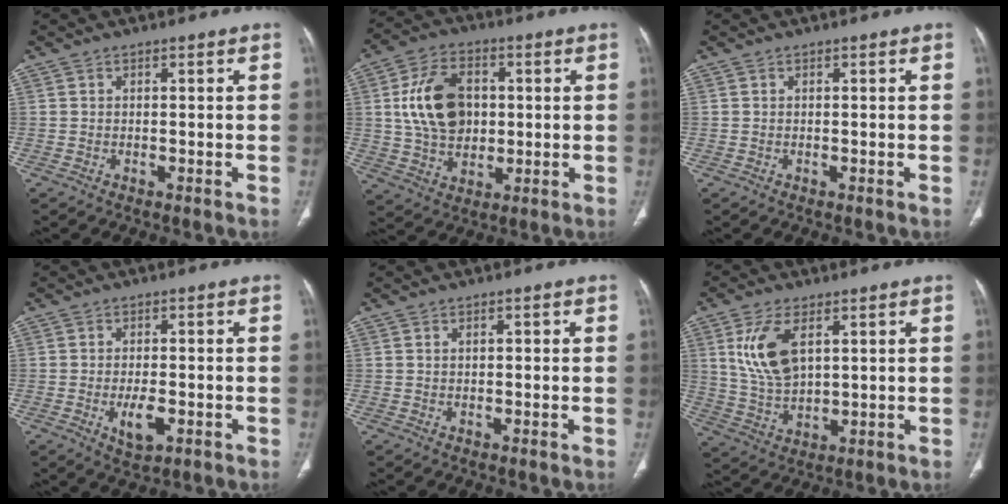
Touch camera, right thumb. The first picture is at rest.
{"total": 13.9, "force": [1.9, 9.9, 9.5], "torque": [-0.147, 0.003, 0.036]}
{"total": 0.0}
{"total": 4.9, "force": [-1.5, 2.3, 4.0], "torque": [-0.061, 0.000, -0.019]}
{"total": 0.9, "force": [0.2, 0.5, 0.7], "torque": [-0.012, 0.004, 0.005]}
{"total": 10.3, "force": [3.6, 5.3, 8.1], "torque": [-0.160, -0.014, 0.078]}